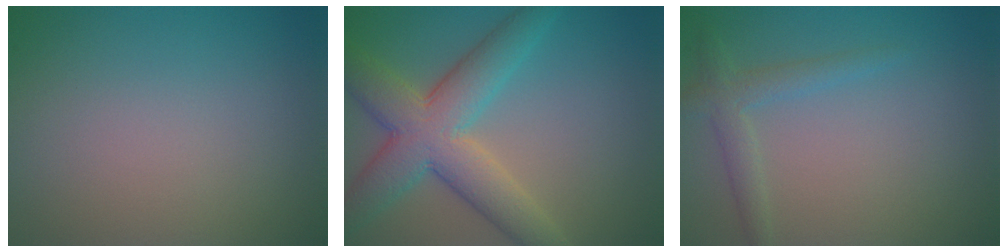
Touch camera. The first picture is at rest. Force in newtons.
{"total": 7.7, "press": 7.7, "slide": 0.1}
{"total": 2.1, "press": 2.1, "slide": 0.1}